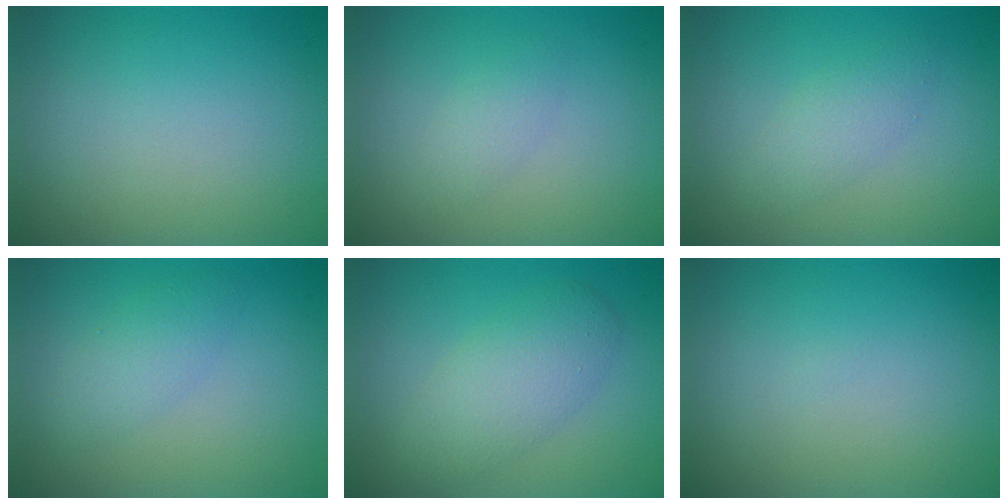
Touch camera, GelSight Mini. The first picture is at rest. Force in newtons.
{"total": 2.5, "press": 2.4, "slide": 0.3}
{"total": 2.0, "press": 2.0, "slide": 0.1}
{"total": 2.0, "press": 2.0, "slide": 0.1}
{"total": 4.1, "press": 4.1, "slide": 0.1}
{"total": 0.0}